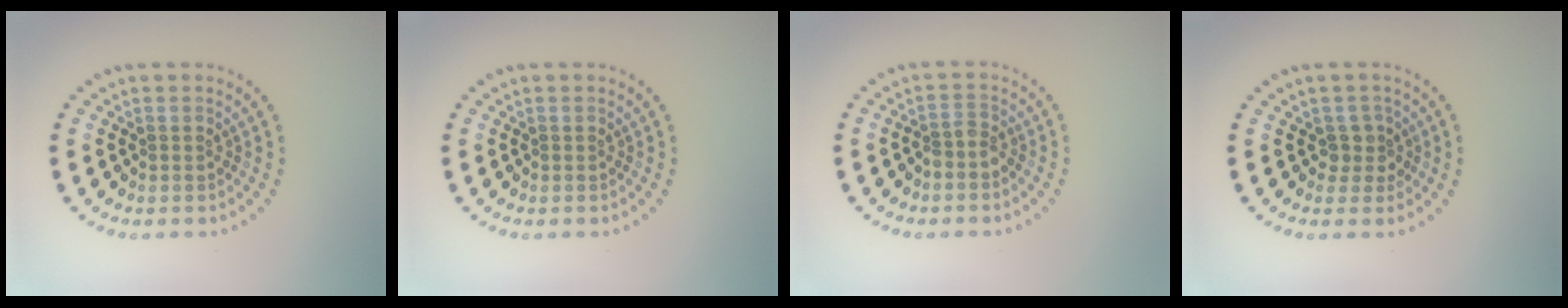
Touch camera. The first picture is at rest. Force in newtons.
{"total": 0.0}
{"total": 1.5, "press": 1.1, "slide": 1.0}
{"total": 1.9, "press": 1.5, "slide": 1.1}